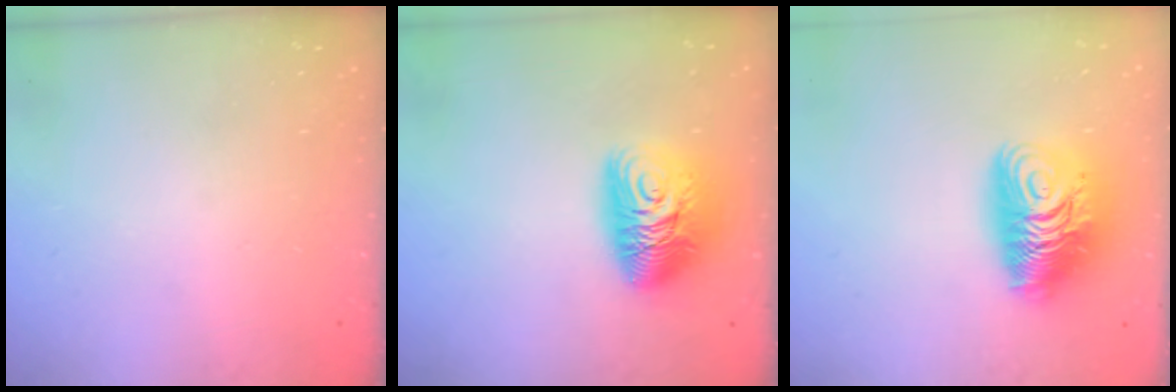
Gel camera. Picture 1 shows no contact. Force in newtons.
{"total": 9.9, "press": 9.9, "slide": 0.9}
{"total": 14.1, "press": 14.0, "slide": 1.2}